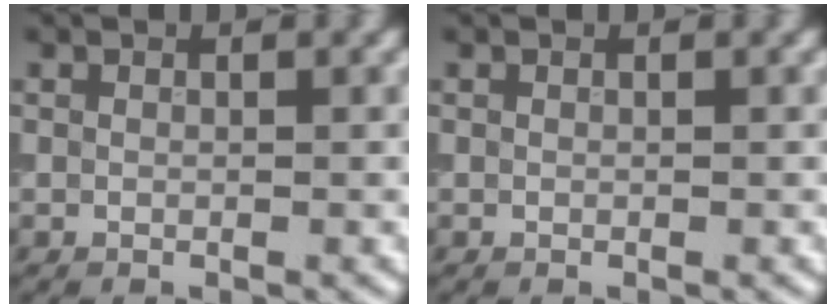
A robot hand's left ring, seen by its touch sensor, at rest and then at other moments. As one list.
[{"total": 0.0}]